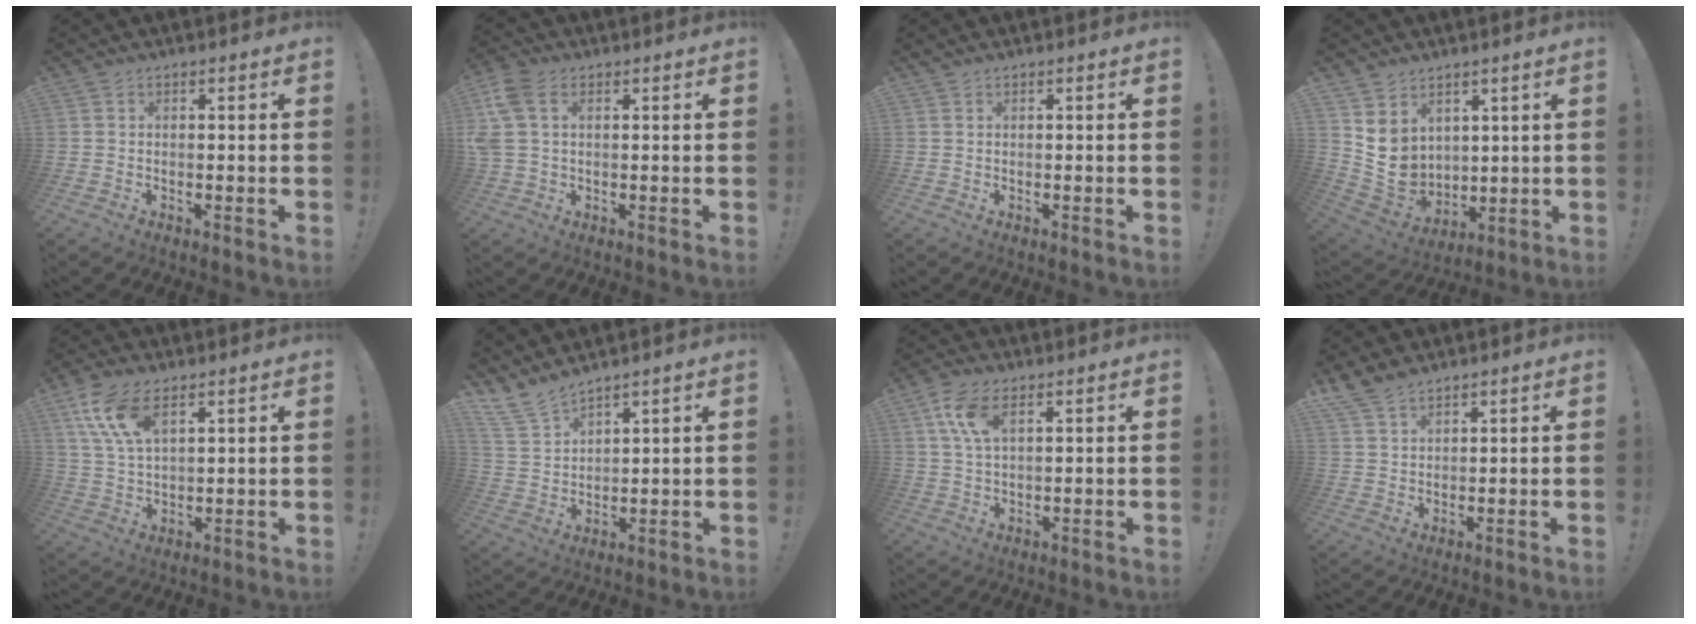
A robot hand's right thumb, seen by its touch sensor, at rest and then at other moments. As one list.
[{"total": 9.1, "force": [2.7, 5.7, 6.5], "torque": [-0.154, -0.006, 0.053]}, {"total": 0.0}, {"total": 9.0, "force": [3.4, 7.6, 3.4], "torque": [-0.070, -0.039, 0.073]}, {"total": 11.0, "force": [5.9, 5.2, 7.6], "torque": [-0.146, -0.016, 0.112]}, {"total": 8.5, "force": [7.7, 3.0, 2.2], "torque": [-0.052, -0.047, 0.152]}, {"total": 7.7, "force": [3.4, 3.6, 5.9], "torque": [-0.123, -0.007, 0.061]}, {"total": 5.6, "force": [4.7, 2.0, 2.3], "torque": [-0.052, -0.021, 0.093]}]